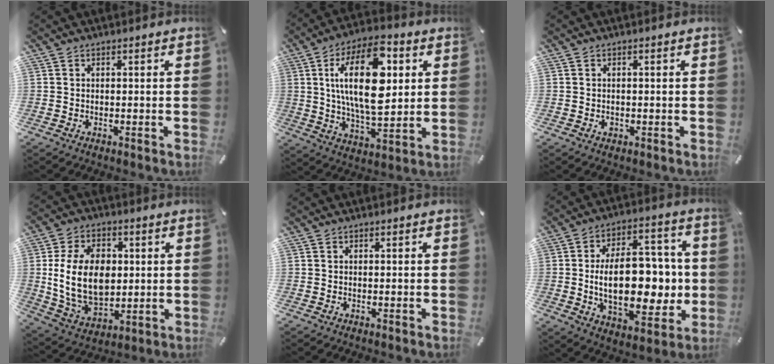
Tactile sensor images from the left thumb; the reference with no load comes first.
{"total": 20.4, "force": [5.3, 9.8, 17.1], "torque": [-0.318, -0.007, 0.079]}
{"total": 0.9, "force": [-0.2, 0.7, 0.4], "torque": [-0.008, 0.003, -0.005]}
{"total": 17.0, "force": [1.1, 12.2, 11.8], "torque": [-0.247, 0.002, 0.020]}
{"total": 0.0}
{"total": 20.5, "force": [-1.1, 12.4, 16.4], "torque": [-0.269, -0.010, -0.018]}